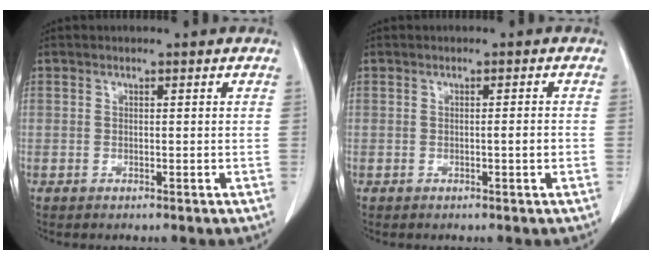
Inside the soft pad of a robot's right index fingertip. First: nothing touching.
{"total": 1.4, "force": [-0.3, 0.0, 1.4], "torque": [-0.018, 0.001, -0.005]}